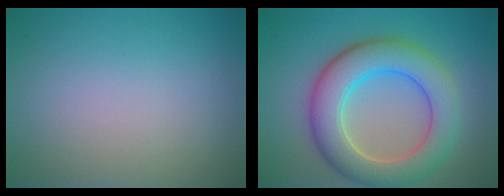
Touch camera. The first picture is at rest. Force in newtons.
{"total": 7.9, "press": 7.9, "slide": 0.3}